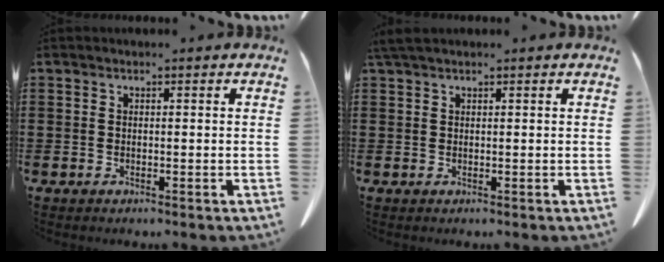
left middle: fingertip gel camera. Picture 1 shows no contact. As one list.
[{"total": 1.5, "force": [1.1, 0.2, 0.9], "torque": [-0.021, -0.001, 0.023]}]